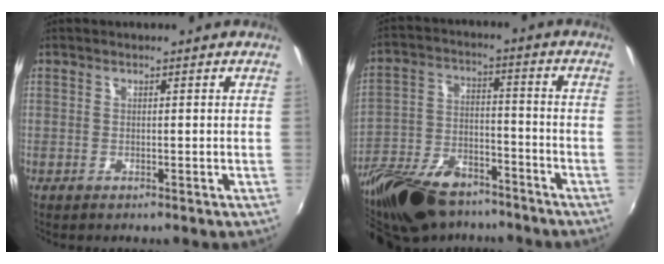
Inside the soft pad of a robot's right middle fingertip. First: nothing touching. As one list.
[{"total": 21.9, "force": [-16.4, 9.7, 10.7], "torque": [-0.234, -0.012, -0.270]}]